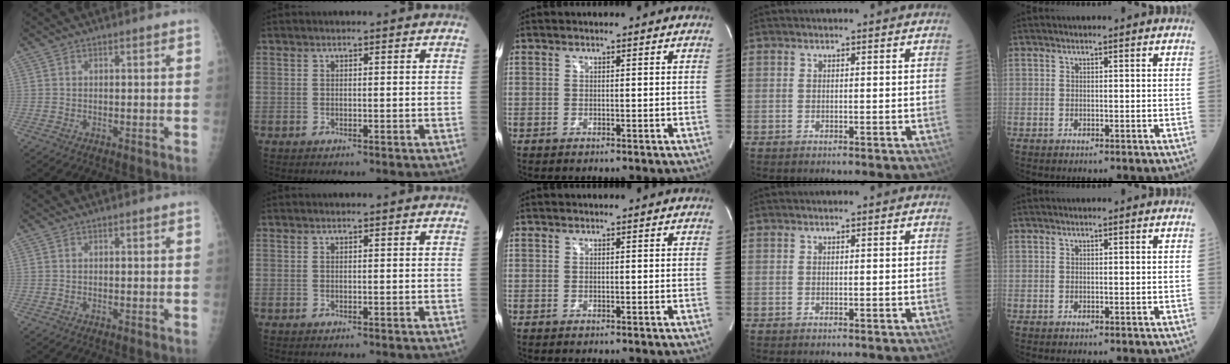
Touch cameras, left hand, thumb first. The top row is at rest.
{}